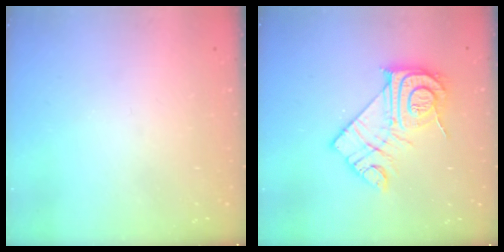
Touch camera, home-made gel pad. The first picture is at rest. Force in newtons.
{"total": 15.1, "press": 15.0, "slide": 1.2}